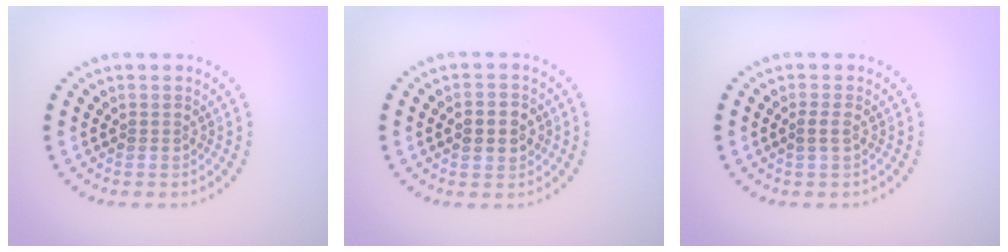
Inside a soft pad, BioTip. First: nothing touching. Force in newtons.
{"total": 2.6, "press": 2.6, "slide": 0.1}
{"total": 0.9, "press": 0.8, "slide": 0.4}